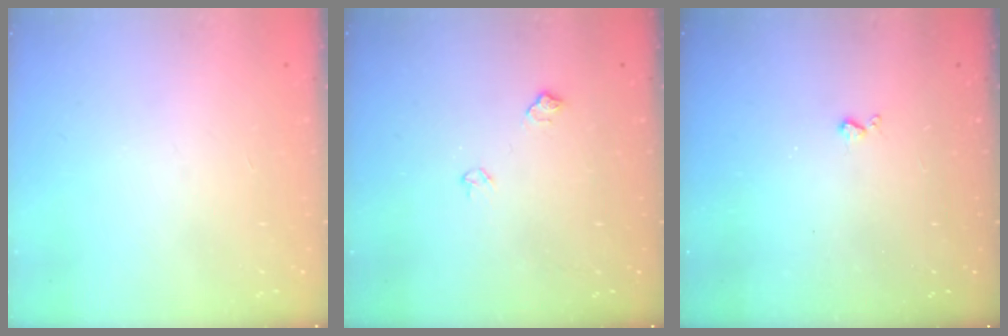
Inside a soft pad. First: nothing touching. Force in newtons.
{"total": 6.2, "press": 6.1, "slide": 0.8}
{"total": 3.3, "press": 3.3, "slide": 0.5}